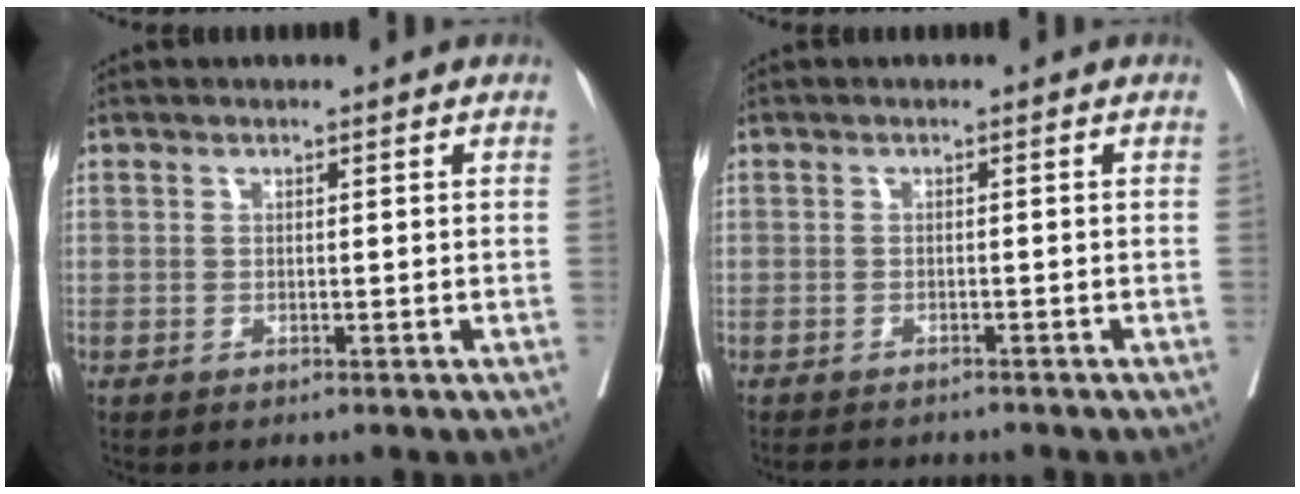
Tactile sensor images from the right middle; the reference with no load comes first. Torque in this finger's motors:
{"motor_torque": [0.21, -0.29, -0.01, -0.01]}